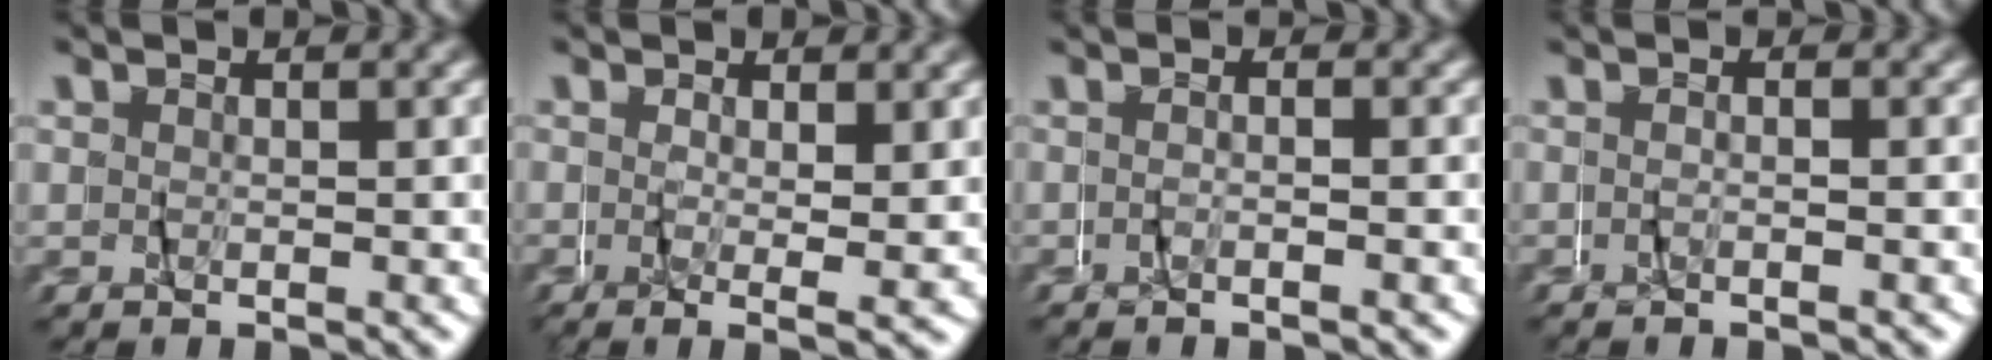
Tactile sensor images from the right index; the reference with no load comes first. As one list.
[{"total": 2.6, "force": [-1.4, -2.1, 0.4], "torque": [-0.007, -0.018, -0.012]}, {"total": 2.5, "force": [-1.8, -1.6, -0.5], "torque": [0.006, 0.003, -0.034]}, {"total": 2.6, "force": [-1.8, -1.7, -0.8], "torque": [0.007, -0.001, -0.032]}]